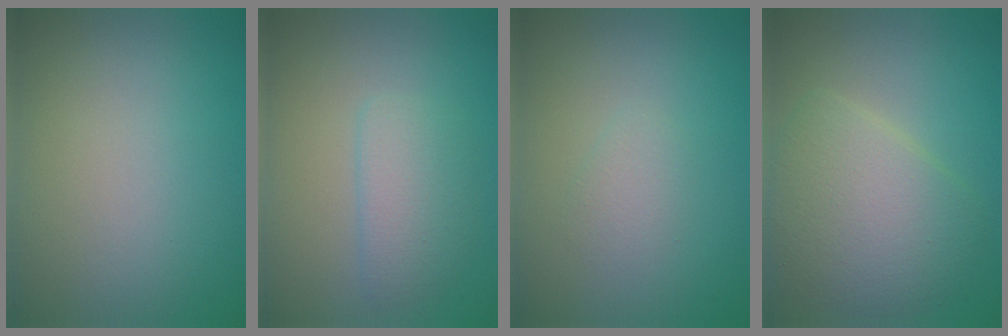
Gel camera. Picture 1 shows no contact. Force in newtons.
{"total": 2.6, "press": 2.6, "slide": 0.0}
{"total": 1.1, "press": 1.1, "slide": 0.1}
{"total": 5.8, "press": 5.8, "slide": 0.2}